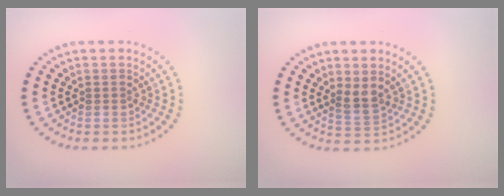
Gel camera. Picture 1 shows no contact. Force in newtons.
{"total": 1.9, "press": 1.5, "slide": 1.0}